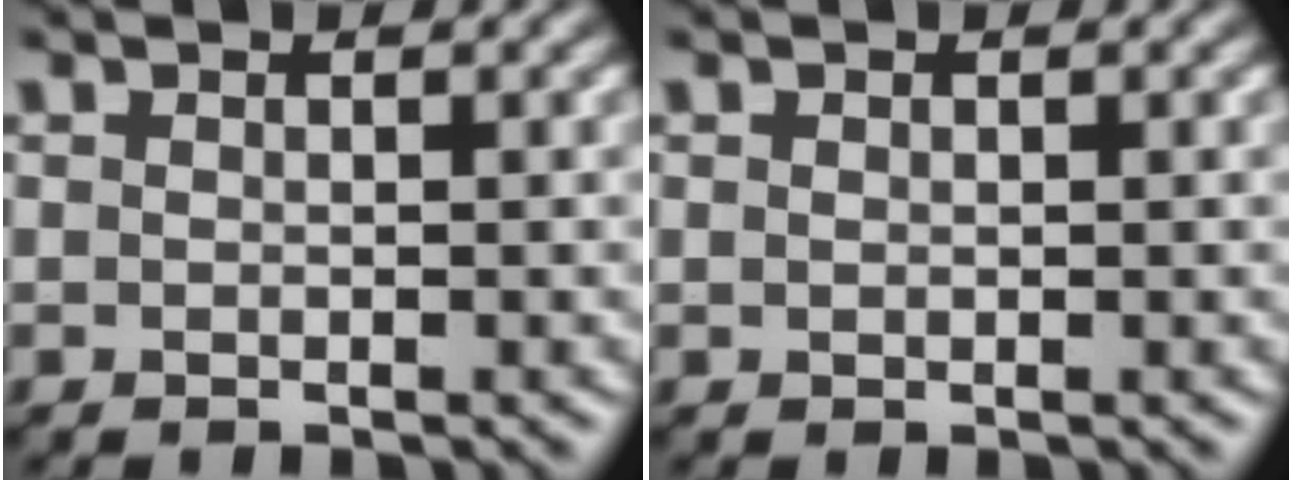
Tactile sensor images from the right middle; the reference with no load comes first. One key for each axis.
{"total": 0.0}